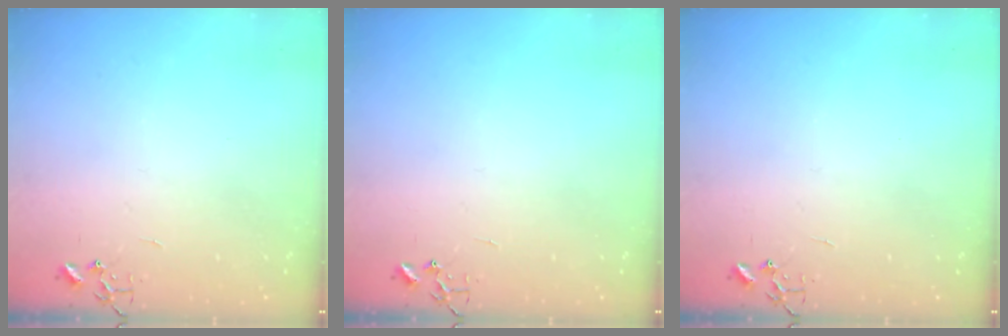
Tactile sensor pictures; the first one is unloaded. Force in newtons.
{"total": 0.0}
{"total": 0.0}